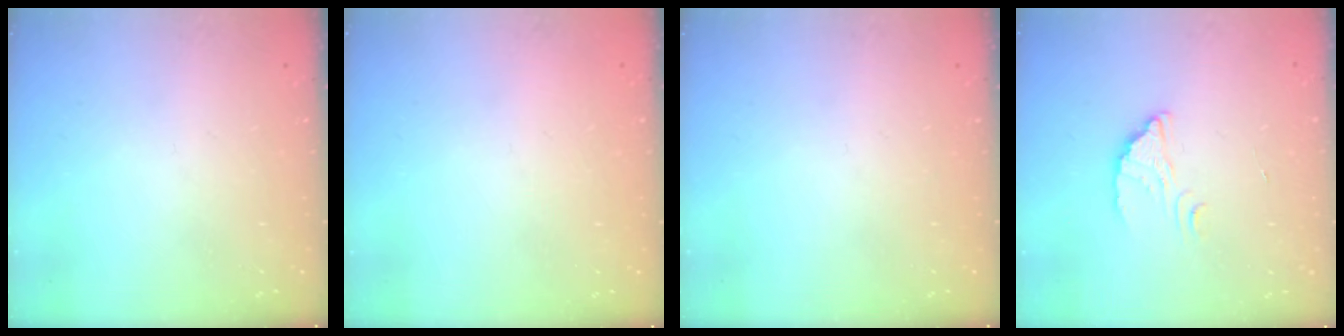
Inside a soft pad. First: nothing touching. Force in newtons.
{"total": 2.2, "press": 2.2, "slide": 0.1}
{"total": 0.0}
{"total": 2.3, "press": 2.3, "slide": 0.2}